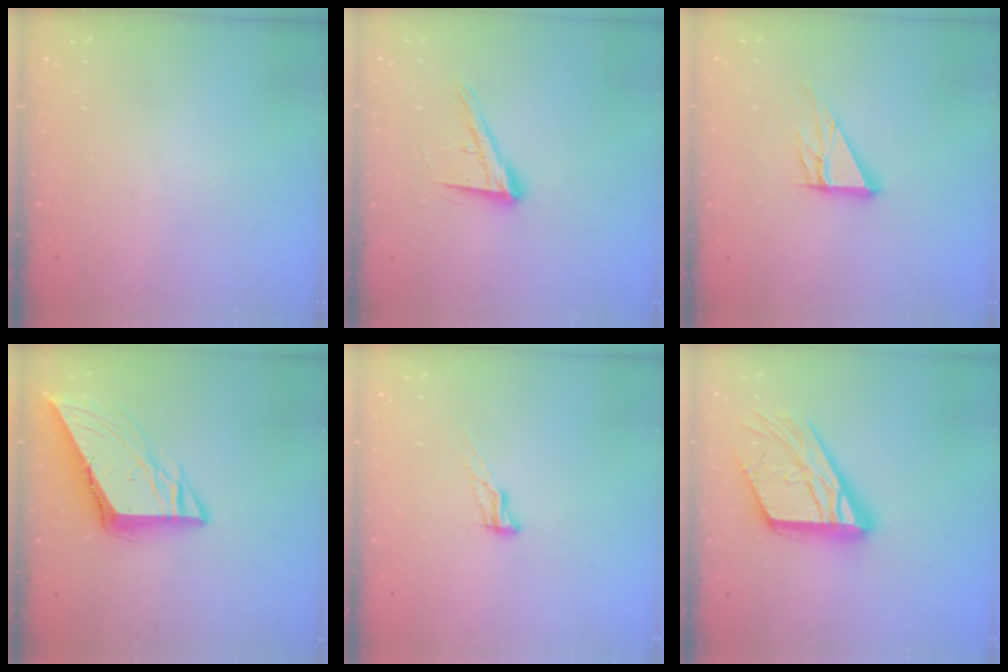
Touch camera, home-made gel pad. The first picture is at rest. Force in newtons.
{"total": 14.6, "press": 14.0, "slide": 3.9}
{"total": 10.3, "press": 10.2, "slide": 1.0}
{"total": 10.7, "press": 10.6, "slide": 1.3}
{"total": 6.2, "press": 6.1, "slide": 0.7}
{"total": 19.7, "press": 19.6, "slide": 1.8}